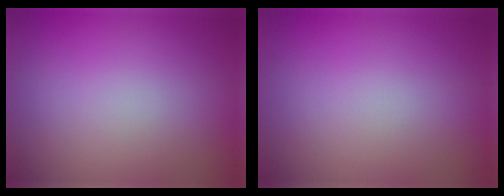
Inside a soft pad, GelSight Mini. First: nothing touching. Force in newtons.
{"total": 0.0}